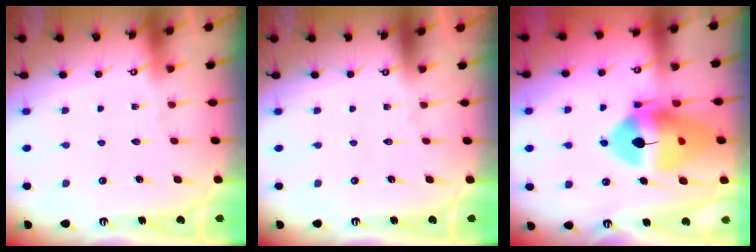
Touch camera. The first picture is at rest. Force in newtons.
{"total": 0.0}
{"total": 17.4, "press": 17.3, "slide": 2.2}